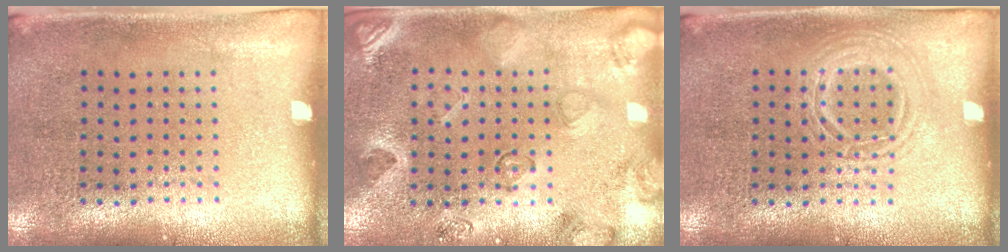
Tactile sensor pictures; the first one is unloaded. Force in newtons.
{"total": 2.2, "press": 1.8, "slide": 1.3}
{"total": 2.2, "press": 2.2, "slide": 0.3}